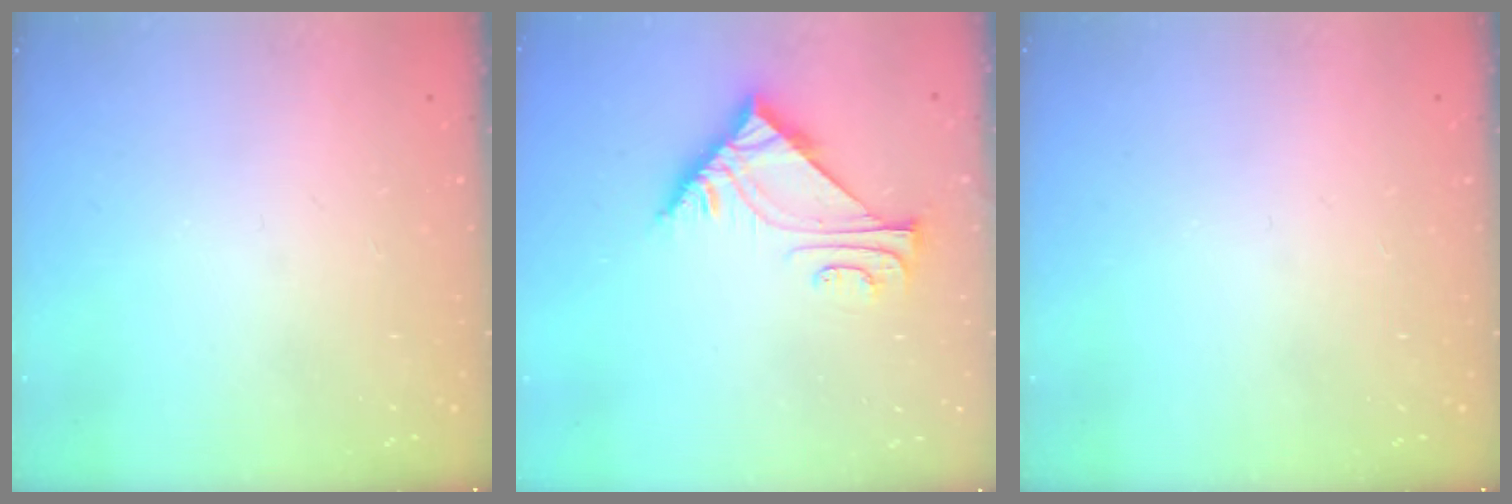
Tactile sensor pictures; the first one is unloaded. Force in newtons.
{"total": 6.4, "press": 6.4, "slide": 0.1}
{"total": 0.0}